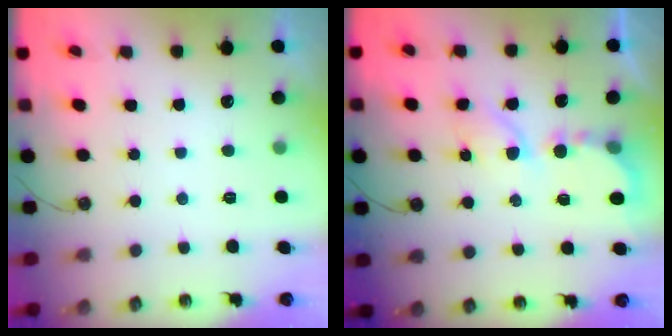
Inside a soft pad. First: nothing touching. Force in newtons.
{"total": 6.3, "press": 6.2, "slide": 0.7}